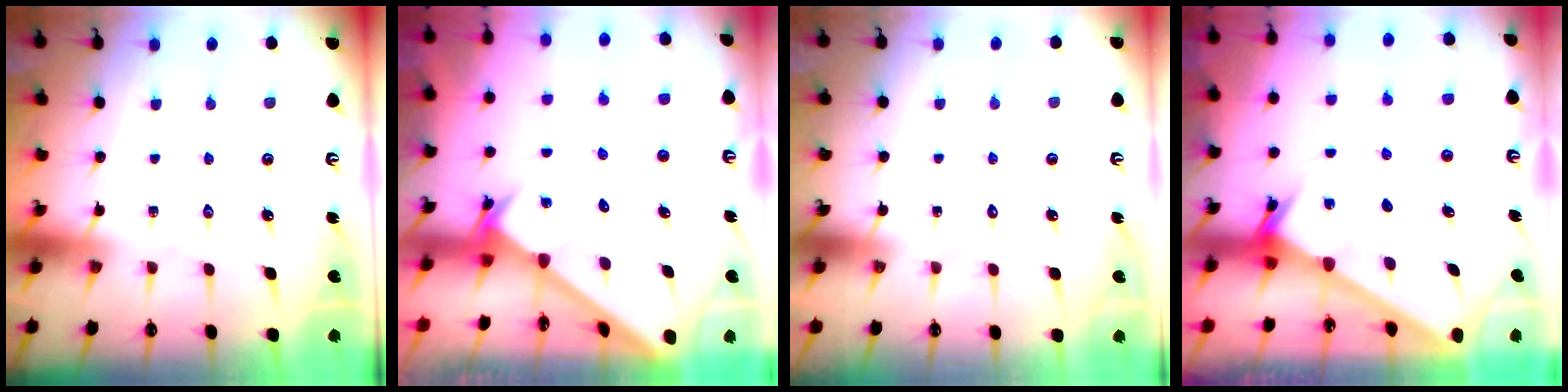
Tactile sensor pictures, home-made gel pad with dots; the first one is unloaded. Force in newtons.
{"total": 2.6, "press": 2.6, "slide": 0.2}
{"total": 1.6, "press": 1.6, "slide": 0.1}
{"total": 2.3, "press": 2.3, "slide": 0.2}